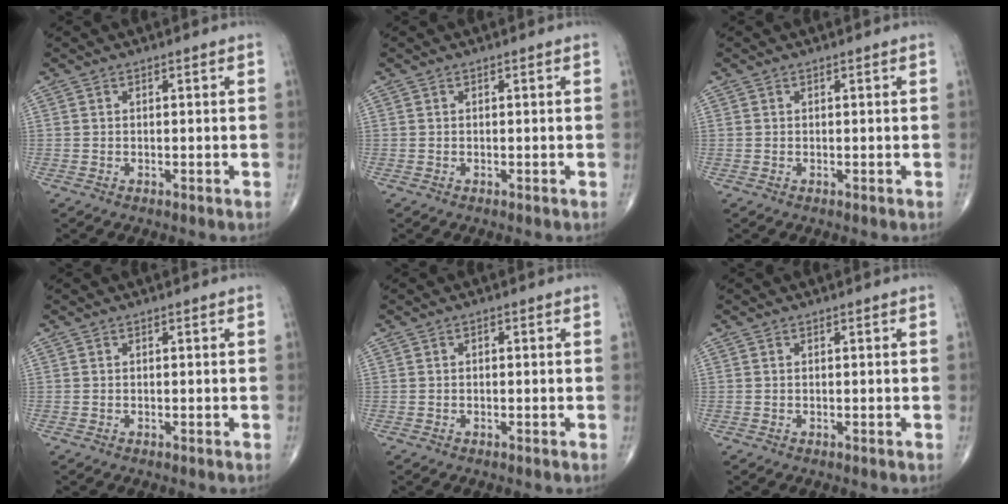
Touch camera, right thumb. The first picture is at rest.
{"total": 0.0}
{"total": 0.0}
{"total": 0.0}
{"total": 0.5, "force": [0.0, 0.3, 0.4], "torque": [-0.008, 0.000, -0.001]}
{"total": 0.0}